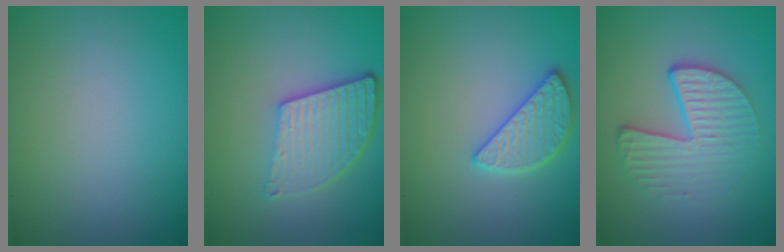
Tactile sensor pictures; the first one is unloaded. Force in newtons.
{"total": 5.5, "press": 3.9, "slide": 3.9}
{"total": 2.8, "press": 2.8, "slide": 0.3}
{"total": 4.7, "press": 3.0, "slide": 3.6}